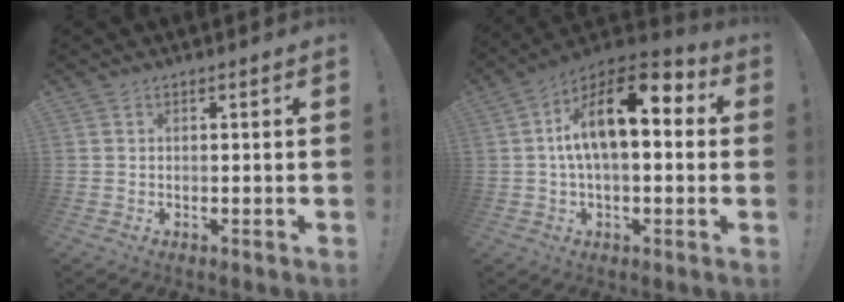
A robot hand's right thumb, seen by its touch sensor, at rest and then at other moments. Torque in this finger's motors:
{"motor_torque": [2.32, 2.39, 0.51, -0.10, 0.15]}